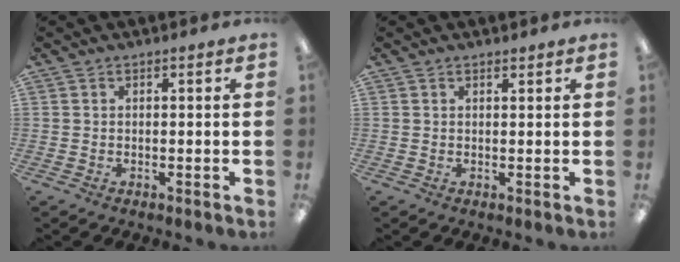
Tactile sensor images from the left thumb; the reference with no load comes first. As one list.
[{"total": 0.8, "force": [0.7, 0.2, 0.1], "torque": [0.005, -0.004, 0.012]}]